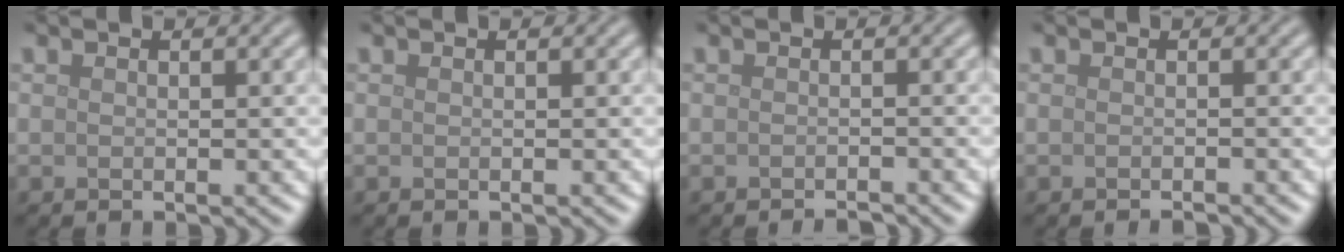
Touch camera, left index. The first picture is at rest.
{"total": 0.0}
{"total": 1.0, "force": [-0.9, 0.1, 0.4], "torque": [-0.004, 0.000, -0.018]}
{"total": 0.7, "force": [-0.6, 0.1, 0.3], "torque": [-0.003, 0.000, -0.011]}